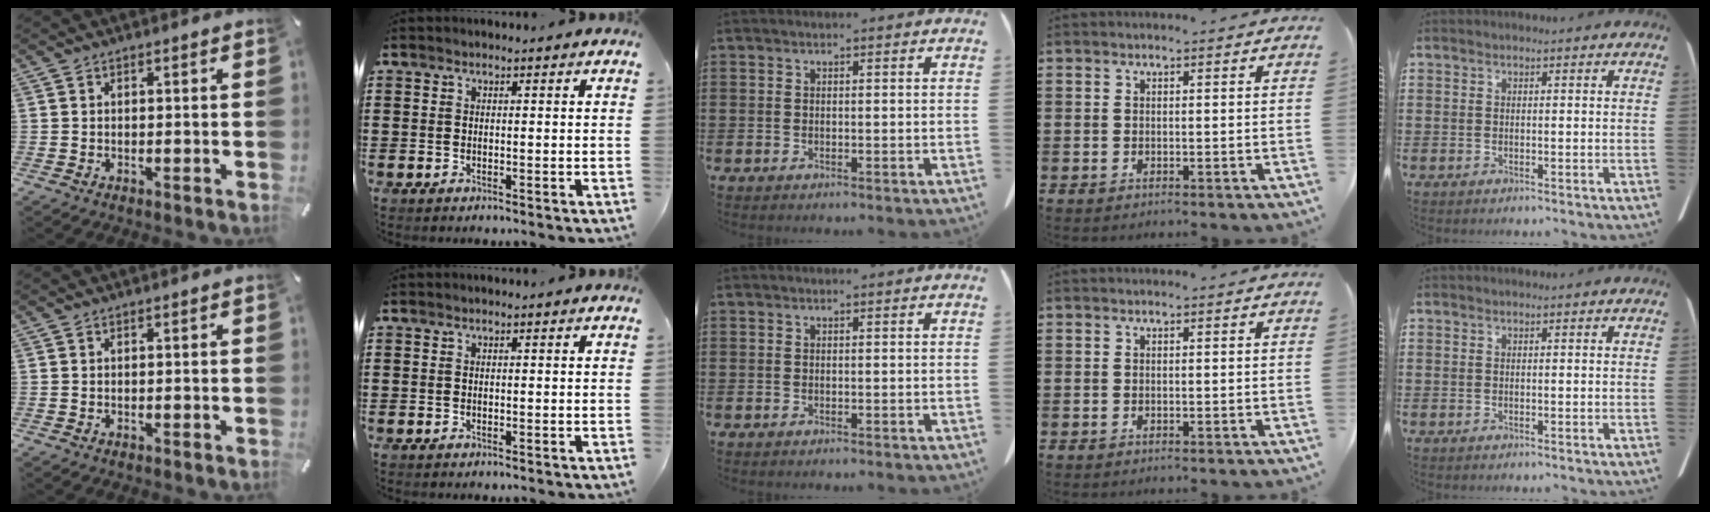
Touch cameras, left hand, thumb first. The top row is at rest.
{}